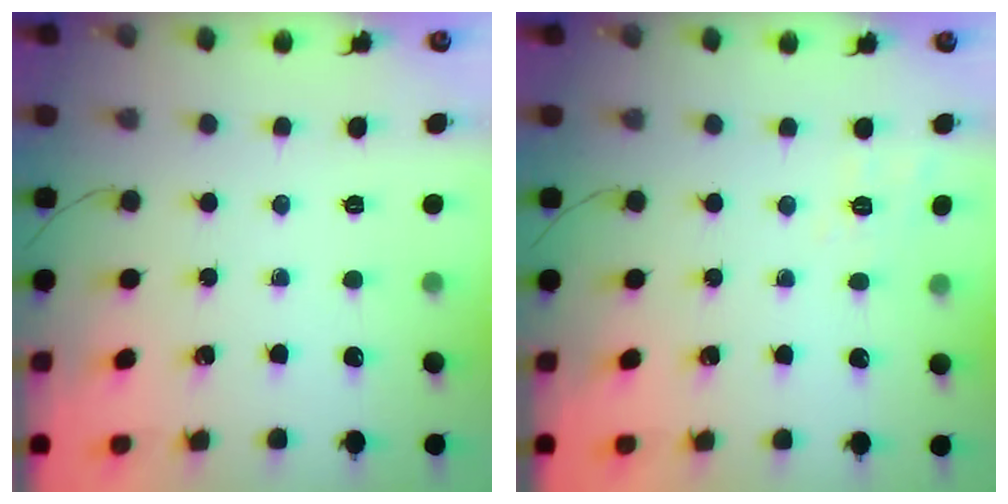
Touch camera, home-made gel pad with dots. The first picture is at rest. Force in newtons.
{"total": 4.1, "press": 3.6, "slide": 1.9}